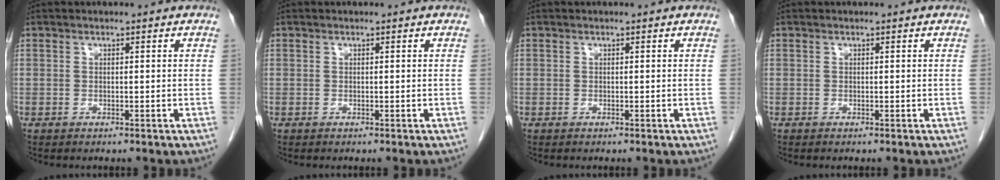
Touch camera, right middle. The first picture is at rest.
{"total": 0.0}
{"total": 0.0}
{"total": 0.0}